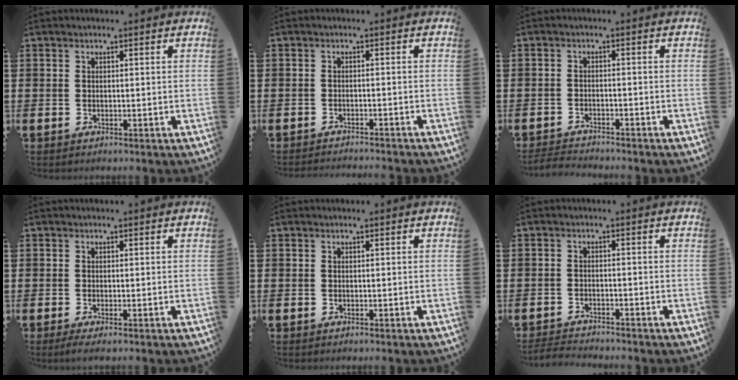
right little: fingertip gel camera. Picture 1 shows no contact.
{"total": 1.0, "force": [-1.0, -0.2, 0.0], "torque": [0.000, 0.002, -0.021]}
{"total": 1.9, "force": [-1.9, 0.0, 0.0], "torque": [-0.004, 0.003, -0.040]}
{"total": 0.7, "force": [0.0, 0.1, 0.7], "torque": [-0.012, -0.001, 0.000]}
{"total": 0.0}
{"total": 1.9, "force": [-1.9, 0.0, 0.1], "torque": [-0.004, 0.004, -0.040]}